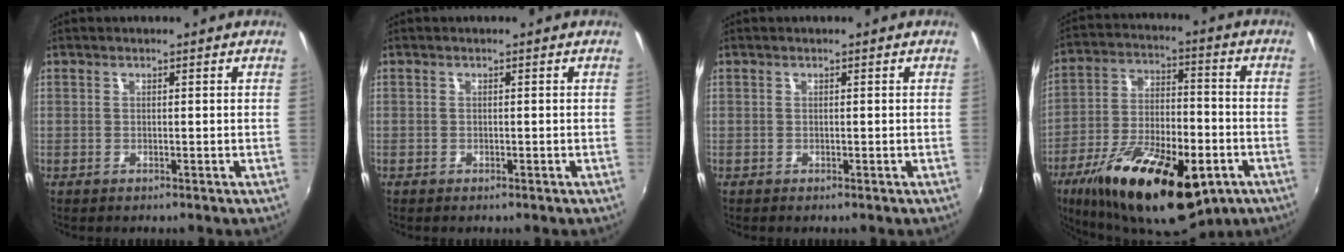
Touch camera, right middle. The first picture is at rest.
{"total": 0.6, "force": [-0.4, 0.4, 0.1], "torque": [-0.001, 0.000, -0.007]}
{"total": 0.0}
{"total": 25.9, "force": [-14.2, 10.5, 18.9], "torque": [-0.348, -0.039, -0.222]}